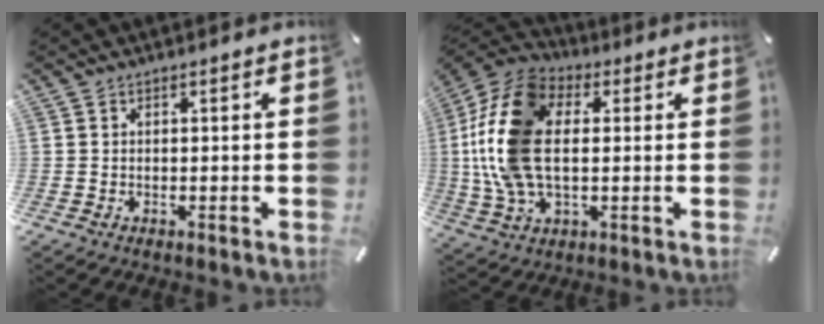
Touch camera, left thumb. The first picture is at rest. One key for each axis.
{"total": 17.2, "fx": 1.4, "fy": 11.0, "fz": 13.2, "tx": -0.312, "ty": 0.003, "tz": 0.024}